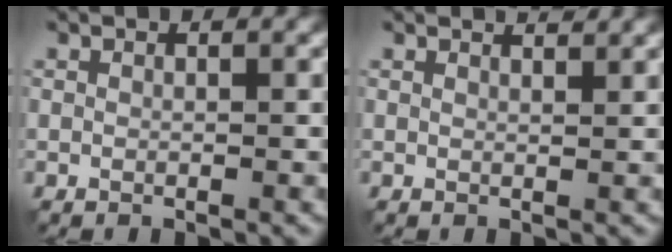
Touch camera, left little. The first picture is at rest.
{"total": 1.4, "force": [1.3, 0.2, 0.4], "torque": [-0.005, -0.002, 0.012]}